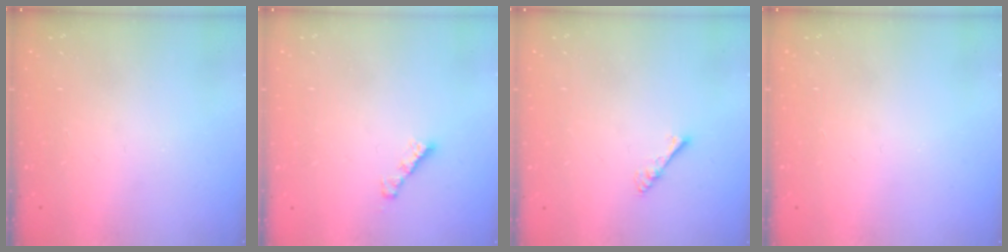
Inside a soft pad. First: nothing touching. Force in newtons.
{"total": 2.7, "press": 2.7, "slide": 0.3}
{"total": 3.5, "press": 3.5, "slide": 0.6}
{"total": 0.0}